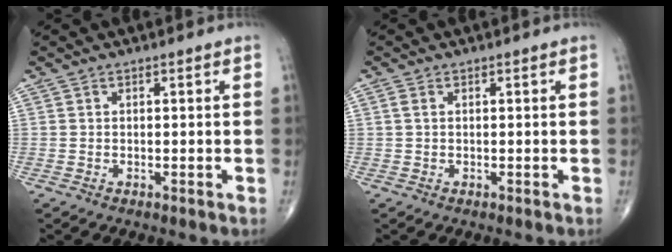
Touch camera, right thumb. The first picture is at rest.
{"total": 0.8, "force": [0.2, 0.4, 0.7], "torque": [-0.020, 0.006, 0.006]}